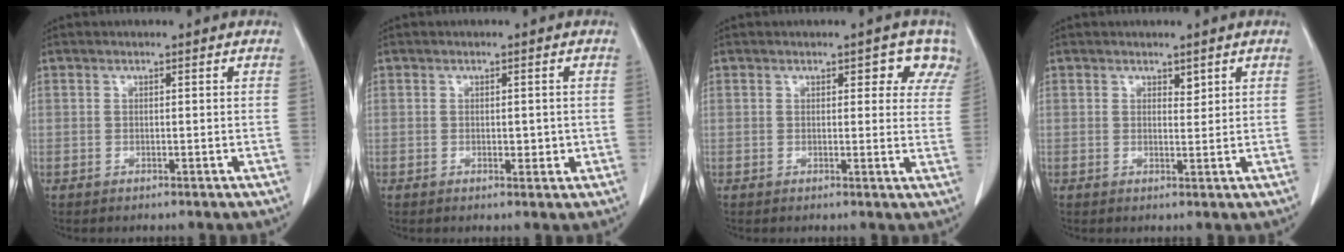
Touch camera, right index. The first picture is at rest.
{"total": 1.9, "force": [-0.2, 1.1, 1.6], "torque": [-0.019, -0.002, 0.001]}
{"total": 4.3, "force": [2.9, 2.3, 2.2], "torque": [-0.004, 0.000, 0.018]}
{"total": 1.2, "force": [0.9, 0.6, 0.6], "torque": [-0.006, -0.005, 0.012]}